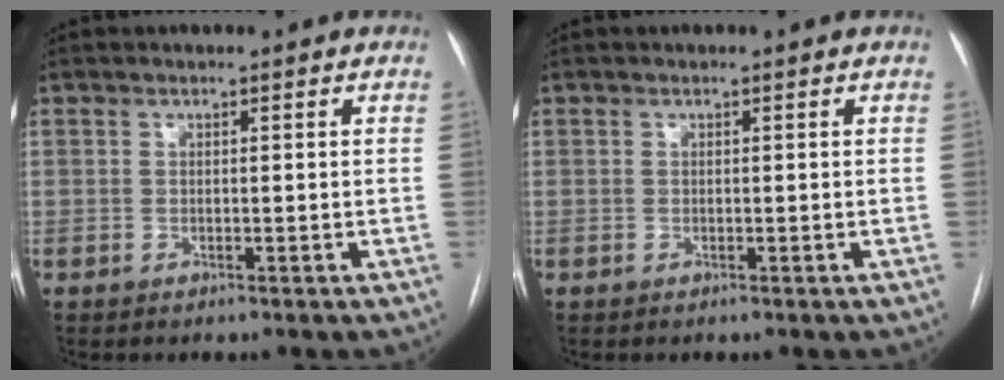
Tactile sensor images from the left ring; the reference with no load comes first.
{"total": 0.0}